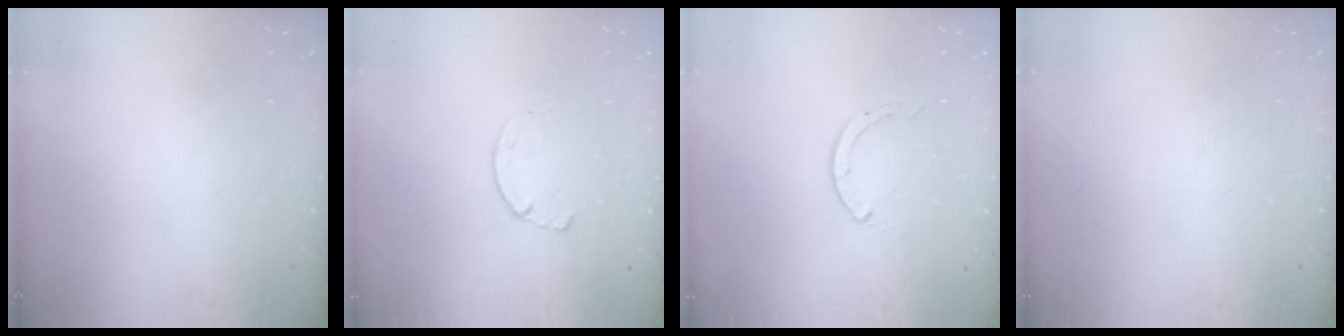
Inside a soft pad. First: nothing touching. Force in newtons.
{"total": 1.4, "press": 1.4, "slide": 0.3}
{"total": 0.0}
{"total": 0.0}